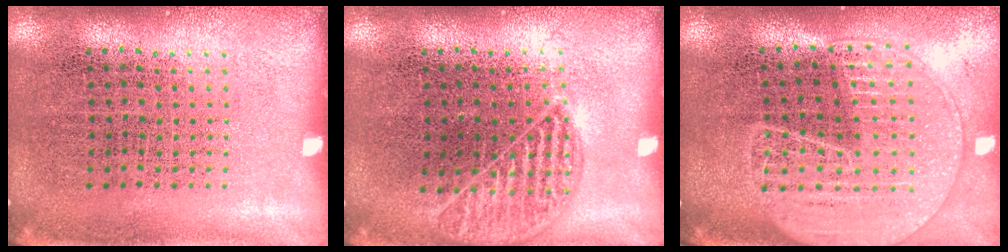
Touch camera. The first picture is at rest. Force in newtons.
{"total": 1.1, "press": 1.0, "slide": 0.4}
{"total": 2.0, "press": 1.8, "slide": 0.8}